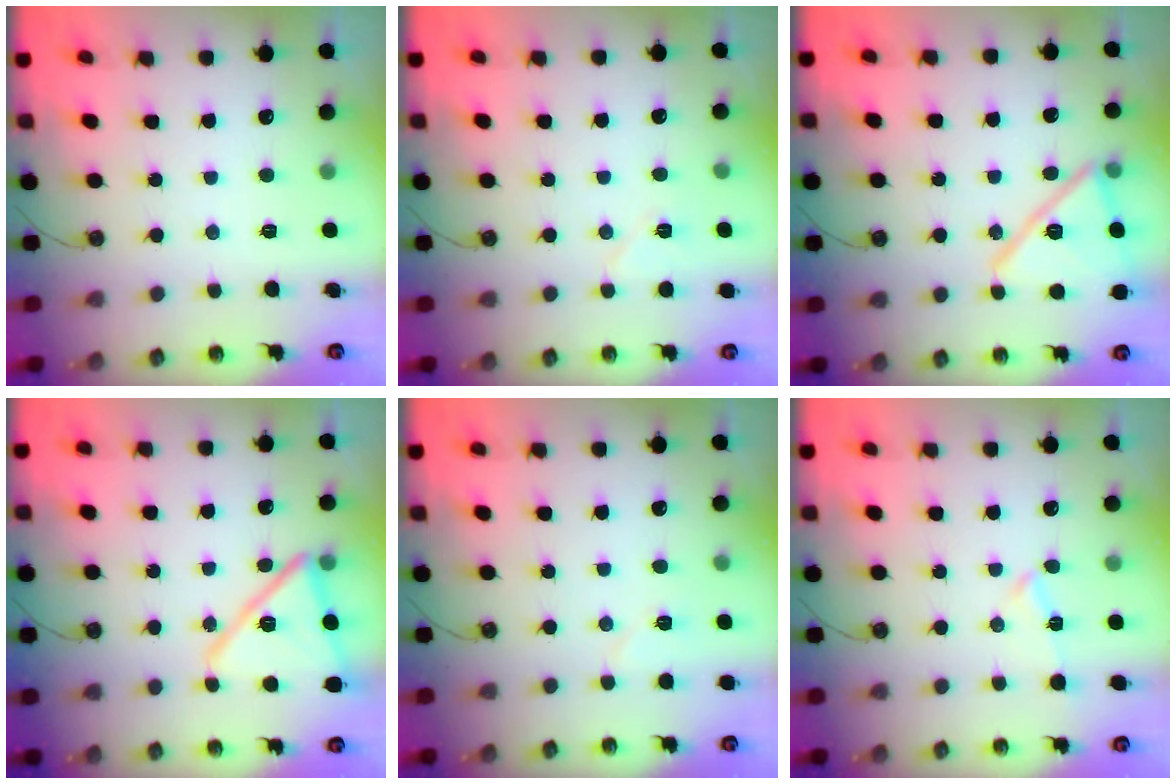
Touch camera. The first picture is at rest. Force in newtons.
{"total": 5.9, "press": 5.6, "slide": 1.8}
{"total": 17.2, "press": 17.2, "slide": 0.3}
{"total": 16.2, "press": 16.2, "slide": 1.1}
{"total": 5.7, "press": 5.4, "slide": 1.8}
{"total": 4.3, "press": 3.9, "slide": 2.0}